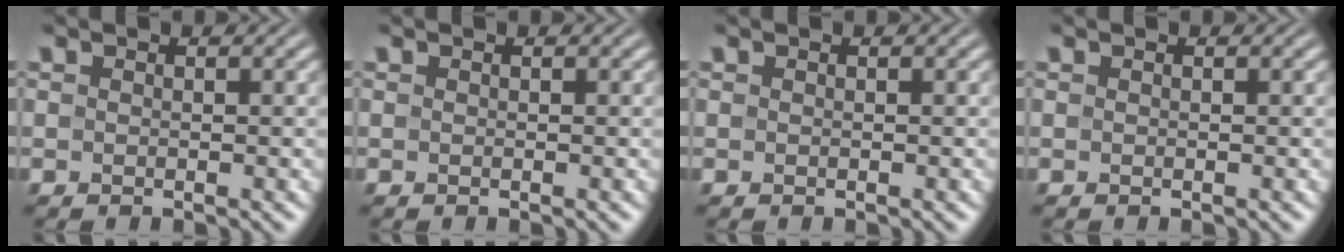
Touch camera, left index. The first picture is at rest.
{"total": 0.0}
{"total": 0.0}
{"total": 0.0}